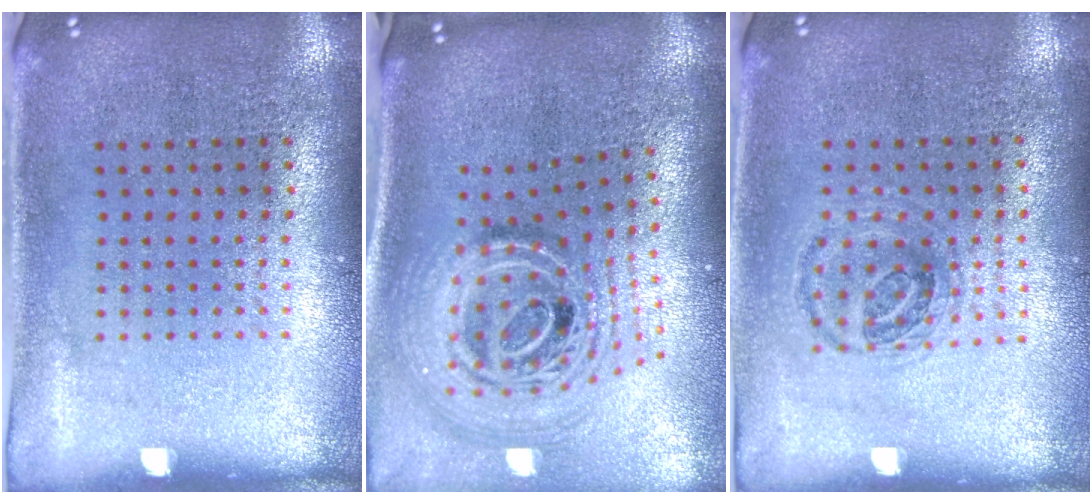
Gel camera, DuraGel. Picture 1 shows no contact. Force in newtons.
{"total": 2.5, "press": 1.8, "slide": 1.8}
{"total": 0.9, "press": 0.9, "slide": 0.2}